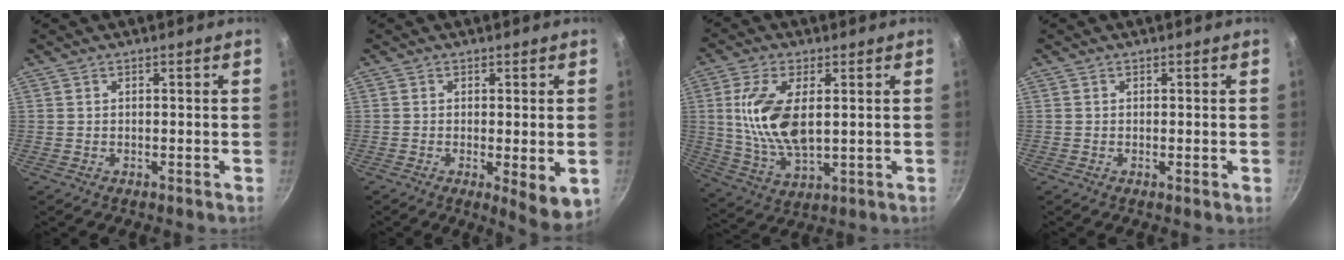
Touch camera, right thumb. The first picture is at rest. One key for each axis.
{"total": 6.6, "fx": -1.5, "fy": 1.7, "fz": 6.2, "tx": -0.091, "ty": -0.020, "tz": -0.019}
{"total": 13.4, "fx": 1.9, "fy": 6.4, "fz": 11.6, "tx": -0.235, "ty": -0.013, "tz": 0.044}
{"total": 1.0, "fx": 0.0, "fy": 0.1, "fz": 1.0, "tx": -0.018, "ty": -0.004, "tz": 0.000}